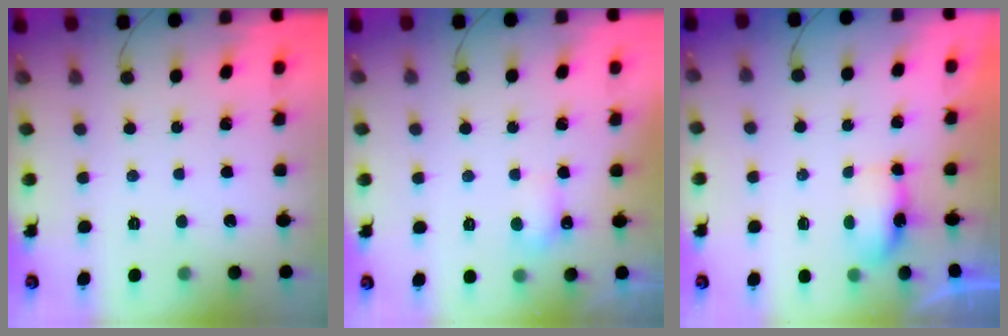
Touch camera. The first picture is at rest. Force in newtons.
{"total": 3.7, "press": 3.6, "slide": 1.1}
{"total": 6.0, "press": 5.1, "slide": 3.2}